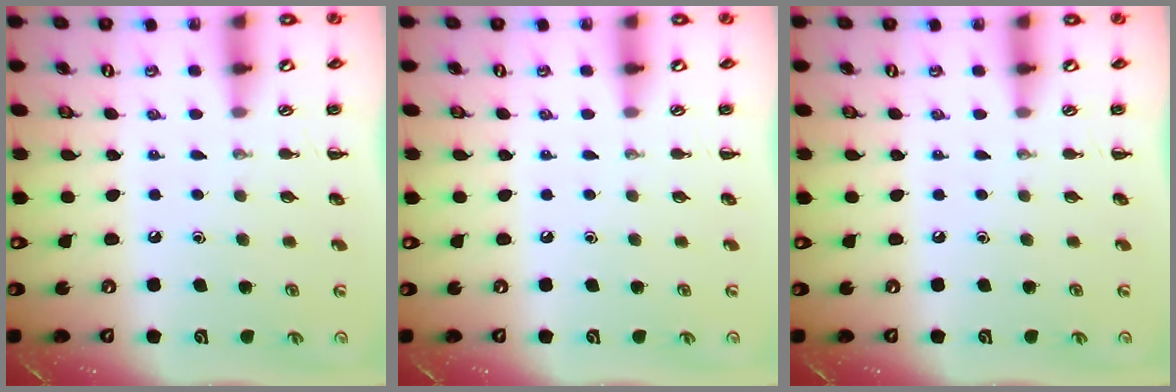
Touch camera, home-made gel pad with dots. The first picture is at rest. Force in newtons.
{"total": 0.0}
{"total": 0.0}